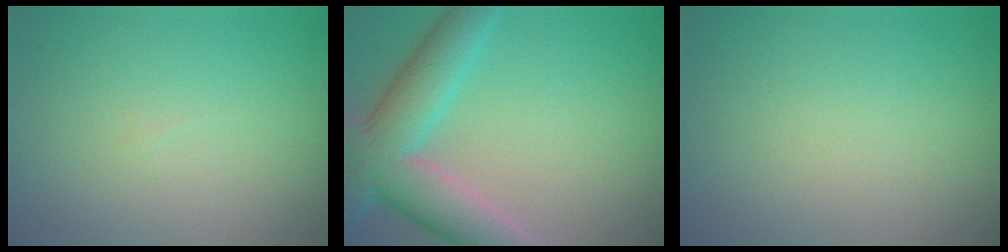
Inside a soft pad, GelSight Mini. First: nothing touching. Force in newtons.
{"total": 8.2, "press": 8.1, "slide": 0.6}
{"total": 0.0}